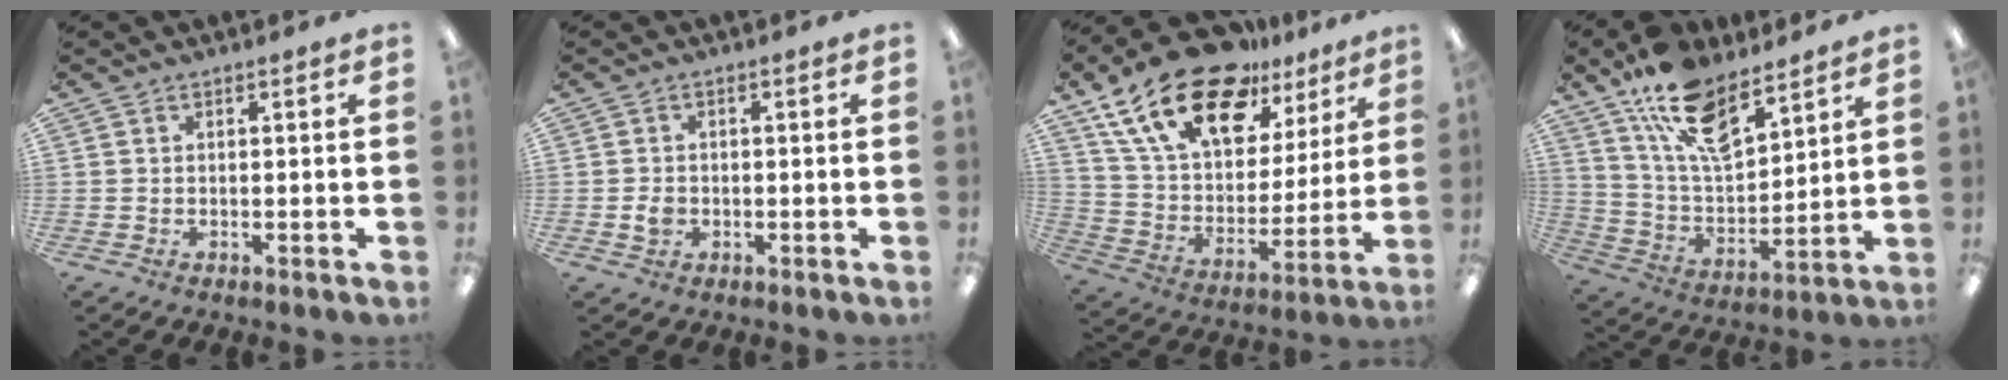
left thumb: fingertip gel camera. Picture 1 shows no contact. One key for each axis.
{"total": 2.5, "fx": -0.5, "fy": 2.0, "fz": 1.4, "tx": -0.016, "ty": 0.000, "tz": -0.012}
{"total": 22.0, "fx": 14.9, "fy": 10.7, "fz": 12.1, "tx": -0.221, "ty": -0.082, "tz": 0.269}
{"total": 17.0, "fx": 11.6, "fy": 7.8, "fz": 9.8, "tx": -0.185, "ty": -0.053, "tz": 0.211}